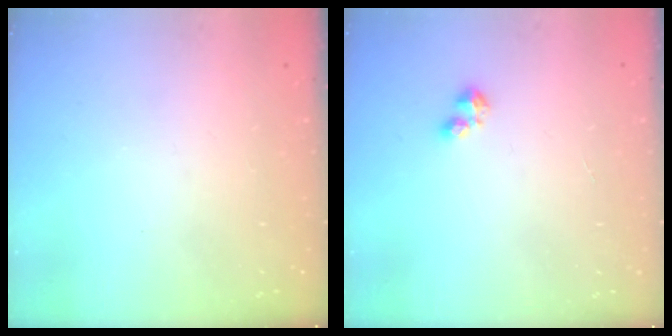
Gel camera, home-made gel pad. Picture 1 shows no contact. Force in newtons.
{"total": 2.3, "press": 2.3, "slide": 0.4}